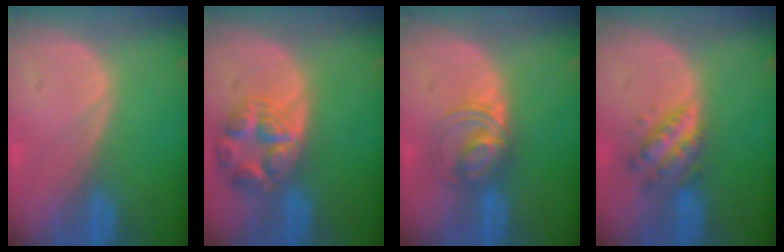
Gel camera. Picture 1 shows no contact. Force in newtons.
{"total": 7.7, "press": 6.9, "slide": 3.4}
{"total": 5.5, "press": 5.5, "slide": 0.6}
{"total": 5.3, "press": 5.3, "slide": 0.2}